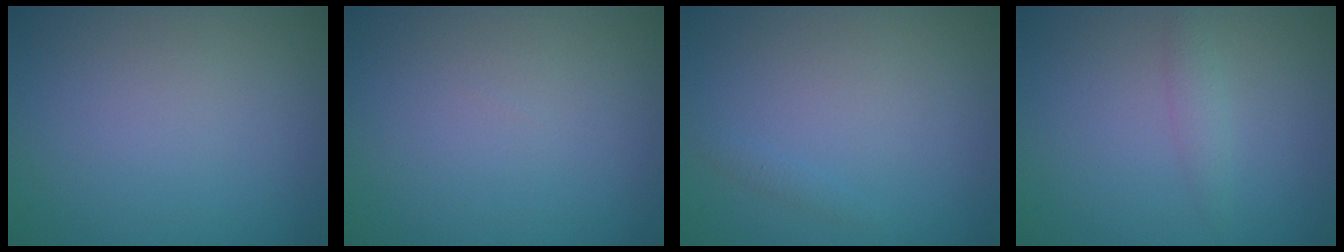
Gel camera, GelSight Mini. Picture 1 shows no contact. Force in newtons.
{"total": 0.0}
{"total": 0.6, "press": 0.6, "slide": 0.0}
{"total": 1.2, "press": 1.2, "slide": 0.0}